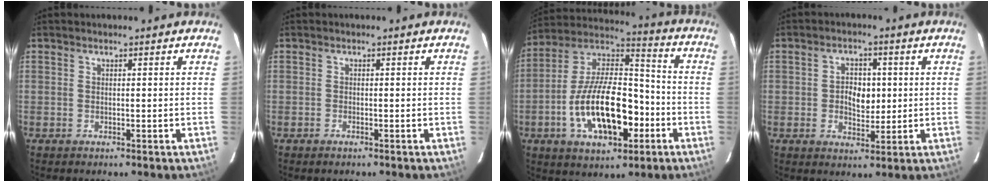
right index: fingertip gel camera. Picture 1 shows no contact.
{"total": 0.6, "force": [-0.5, 0.2, 0.3], "torque": [-0.006, -0.001, -0.009]}
{"total": 20.2, "force": [-6.5, 9.6, 16.5], "torque": [-0.315, 0.012, -0.107]}
{"total": 5.5, "force": [0.2, 3.7, 4.0], "torque": [-0.071, 0.007, 0.004]}